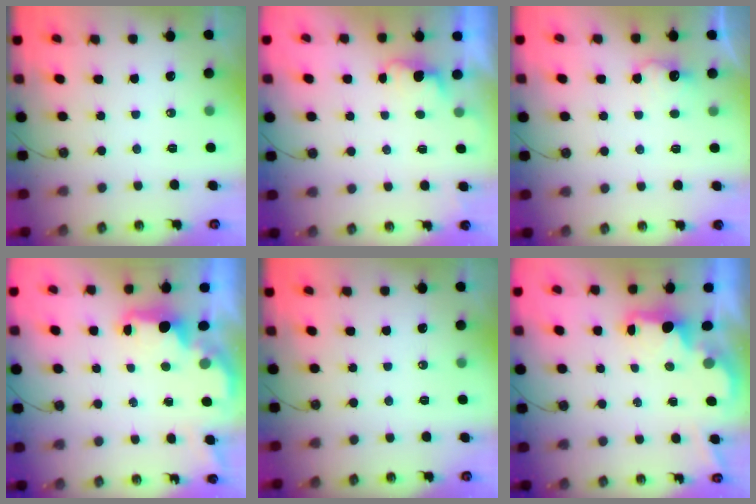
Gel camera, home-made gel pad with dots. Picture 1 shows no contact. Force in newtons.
{"total": 1.3, "press": 1.1, "slide": 0.8}
{"total": 6.4, "press": 6.3, "slide": 1.0}
{"total": 1.9, "press": 1.8, "slide": 0.7}
{"total": 0.0}
{"total": 1.9, "press": 1.7, "slide": 0.7}